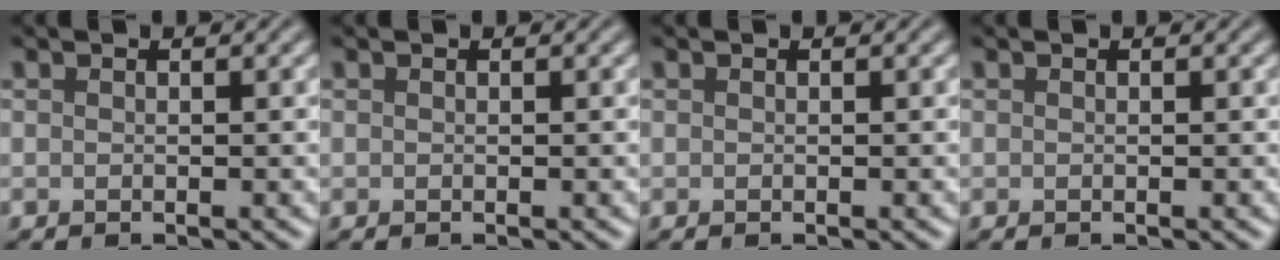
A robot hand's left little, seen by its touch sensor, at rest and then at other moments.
{"total": 0.0}
{"total": 0.0}
{"total": 0.0}